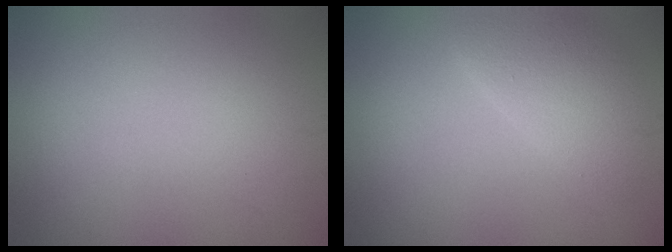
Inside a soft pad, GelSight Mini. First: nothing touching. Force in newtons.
{"total": 2.7, "press": 2.7, "slide": 0.2}